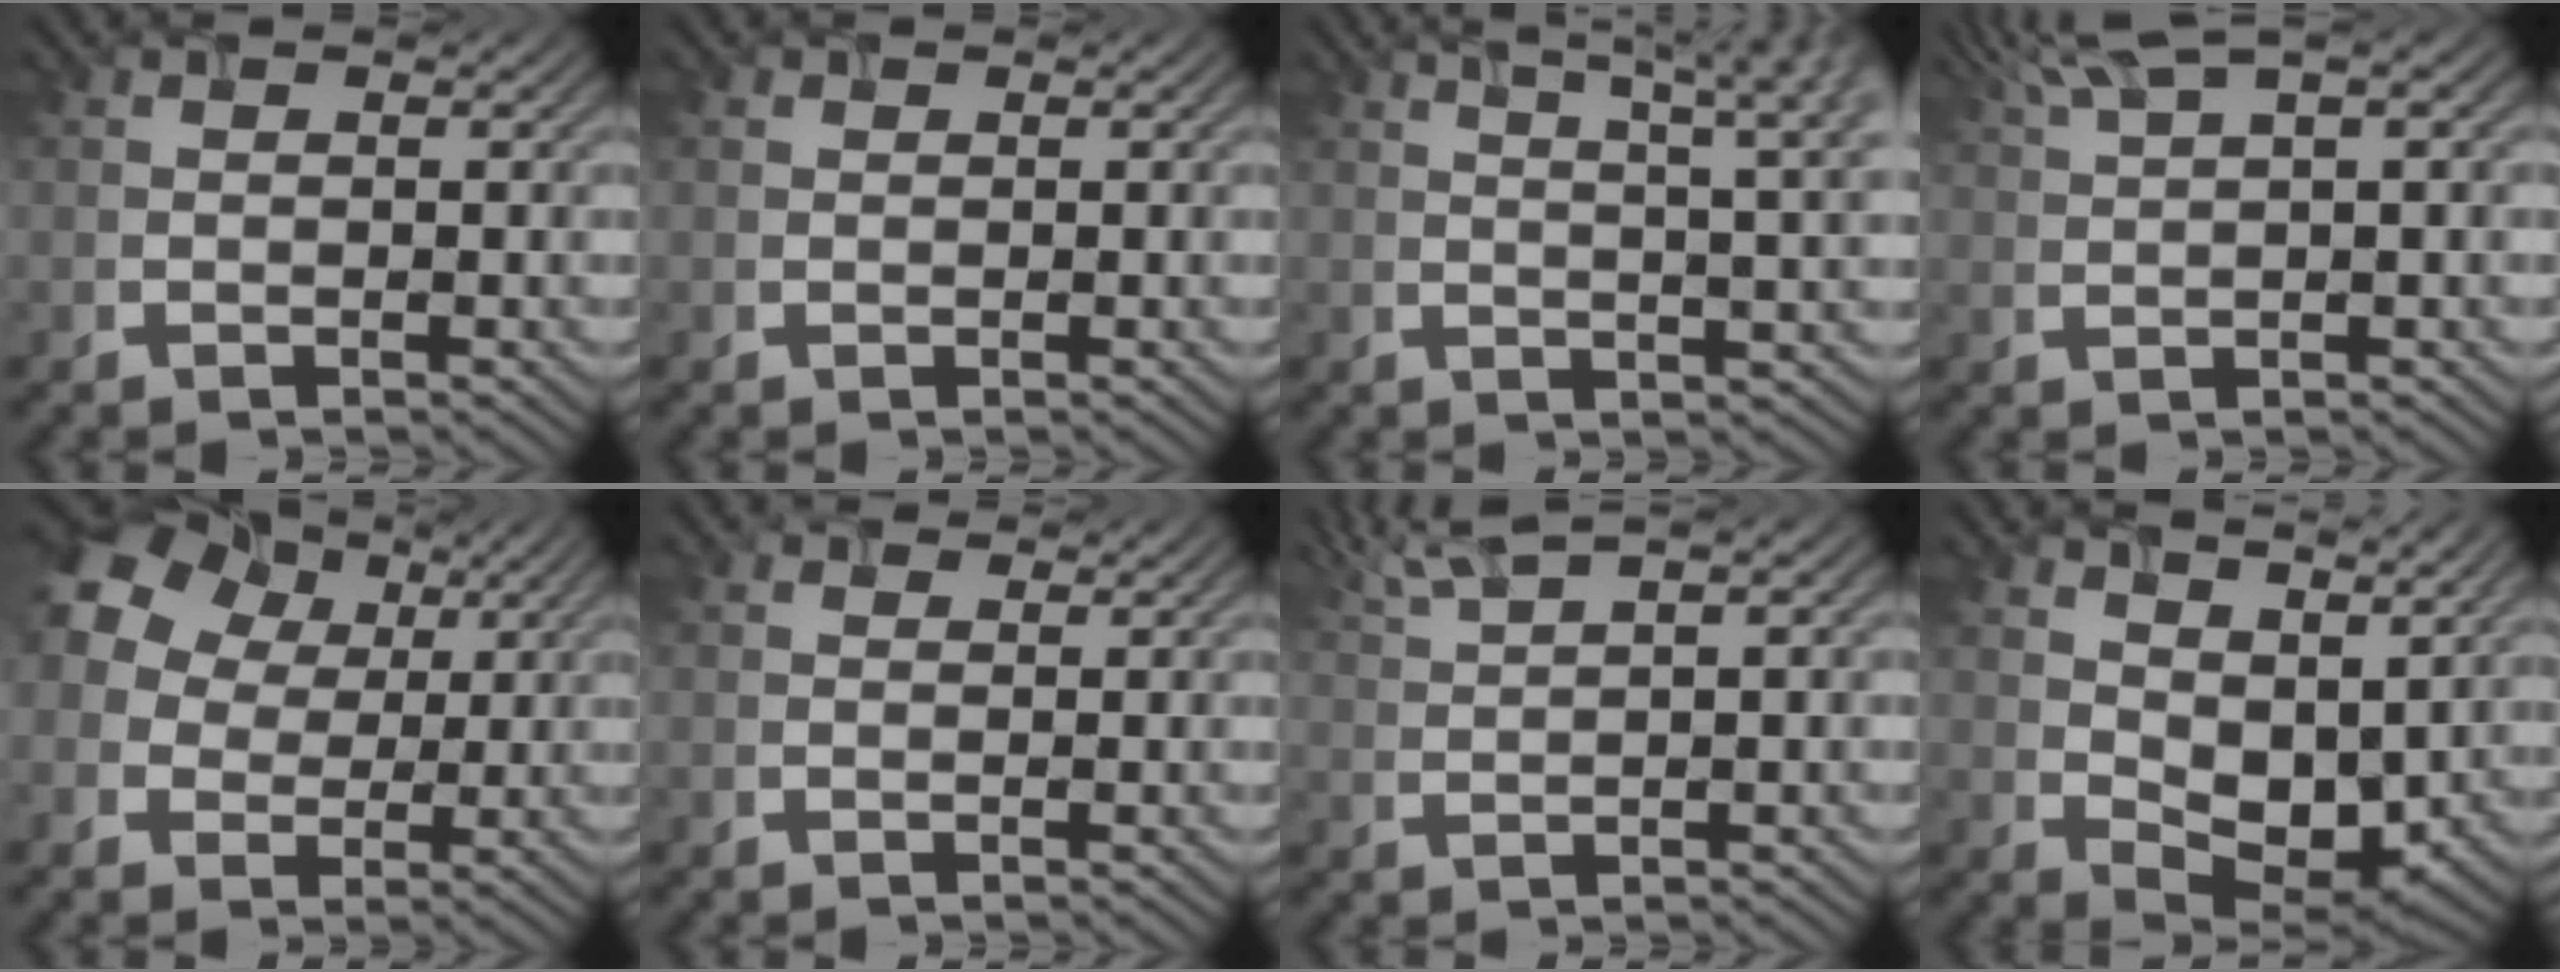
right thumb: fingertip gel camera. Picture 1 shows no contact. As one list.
[{"total": 0.0}, {"total": 10.3, "force": [5.4, 2.8, 8.3], "torque": [-0.097, 0.028, 0.051]}, {"total": 5.9, "force": [3.4, 0.7, 4.7], "torque": [-0.083, 0.030, 0.065]}, {"total": 15.2, "force": [6.0, 11.4, 8.1], "torque": [-0.225, 0.053, 0.119]}, {"total": 1.4, "force": [0.9, 0.9, 0.5], "torque": [-0.008, 0.004, 0.010]}, {"total": 4.6, "force": [3.0, 0.3, 3.4], "torque": [-0.062, 0.025, 0.063]}, {"total": 7.5, "force": [4.4, 4.4, 4.2], "torque": [-0.080, -0.002, 0.084]}]